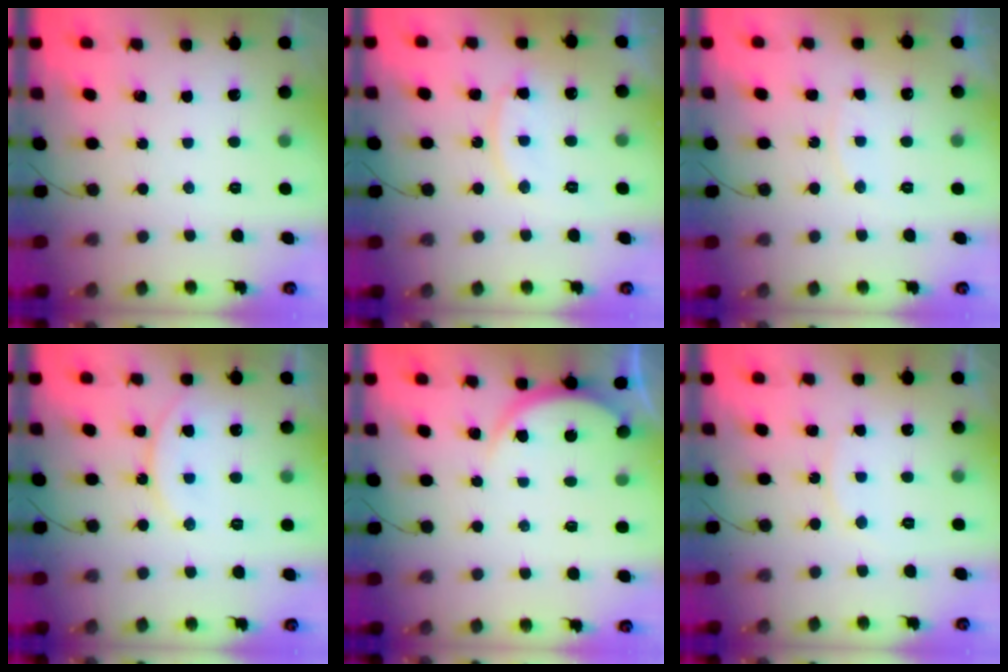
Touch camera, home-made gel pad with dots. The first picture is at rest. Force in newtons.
{"total": 11.1, "press": 11.1, "slide": 0.7}
{"total": 4.4, "press": 4.4, "slide": 0.5}
{"total": 12.9, "press": 12.9, "slide": 1.0}
{"total": 4.6, "press": 4.6, "slide": 0.4}
{"total": 4.1, "press": 4.1, "slide": 0.2}